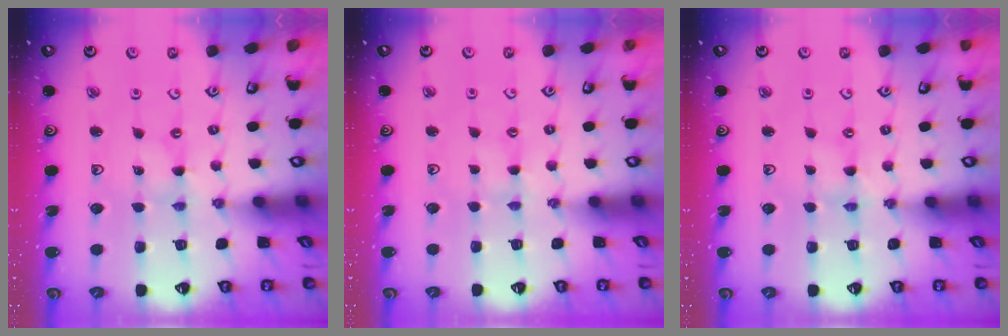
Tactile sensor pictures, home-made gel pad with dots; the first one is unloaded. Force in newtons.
{"total": 1.5, "press": 1.5, "slide": 0.3}
{"total": 0.0}